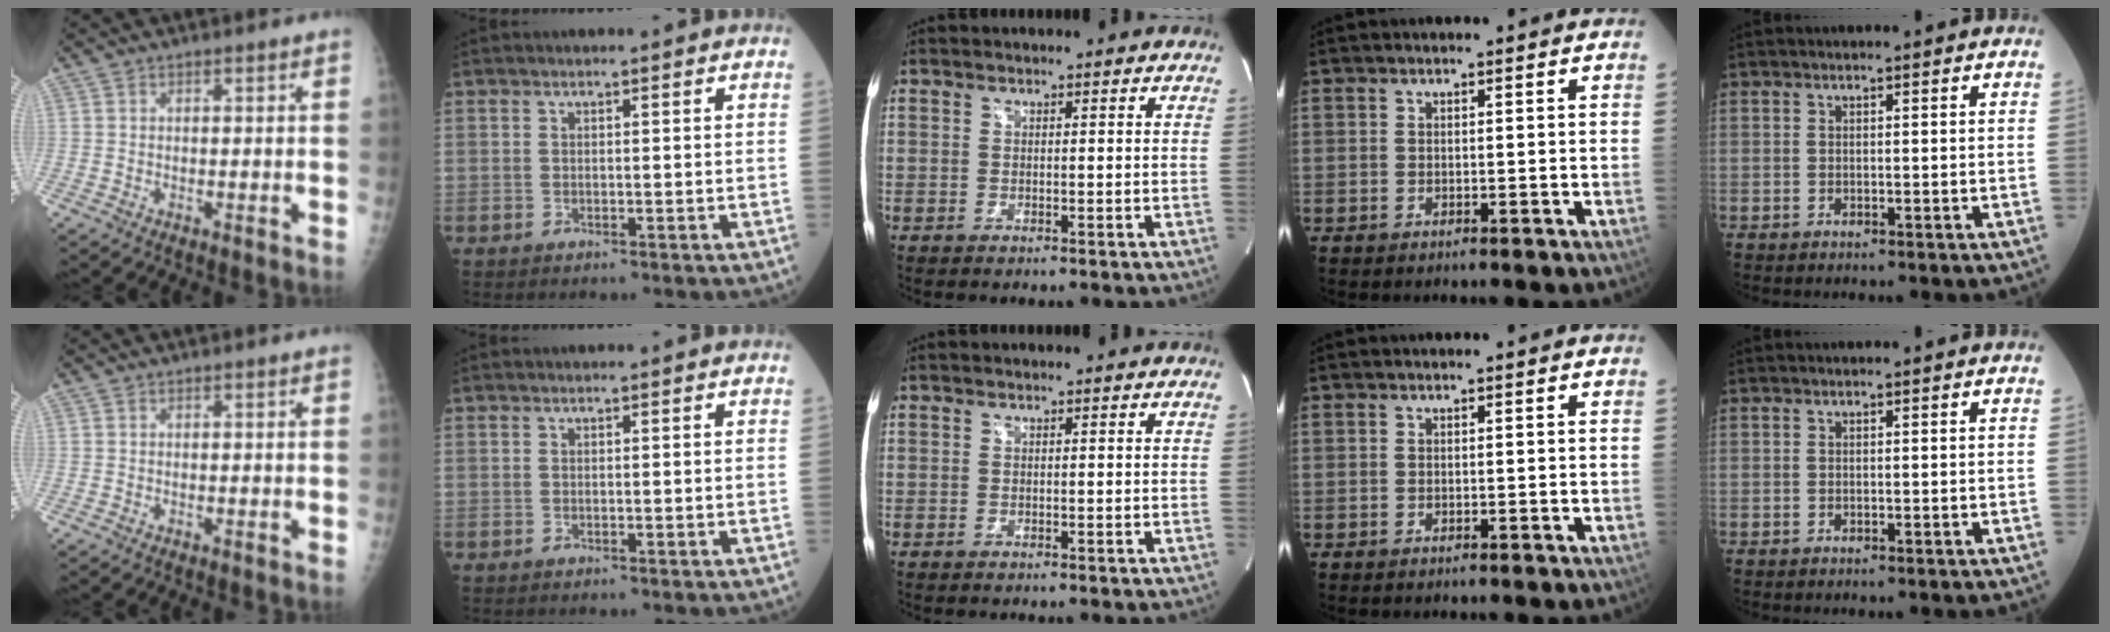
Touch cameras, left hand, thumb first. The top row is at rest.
{}